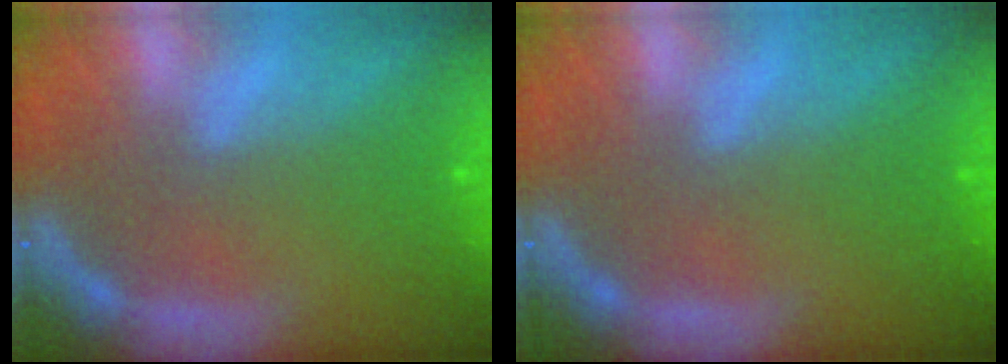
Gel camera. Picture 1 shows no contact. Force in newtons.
{"total": 0.0}